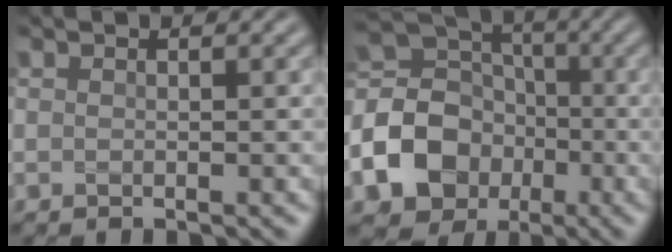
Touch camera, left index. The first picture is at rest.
{"total": 12.1, "force": [-3.7, 10.3, 5.0], "torque": [-0.110, -0.013, -0.085]}